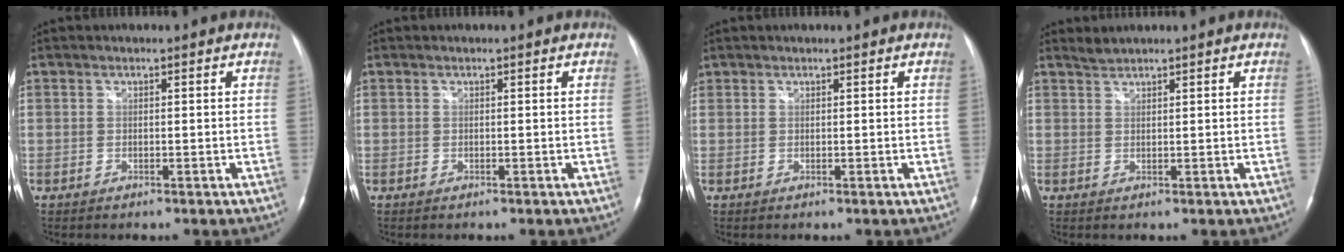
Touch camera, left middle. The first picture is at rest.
{"total": 0.0}
{"total": 0.5, "force": [0.4, 0.3, 0.0], "torque": [-0.002, 0.004, 0.008]}
{"total": 1.2, "force": [1.2, -0.2, 0.0], "torque": [-0.001, 0.004, 0.029]}